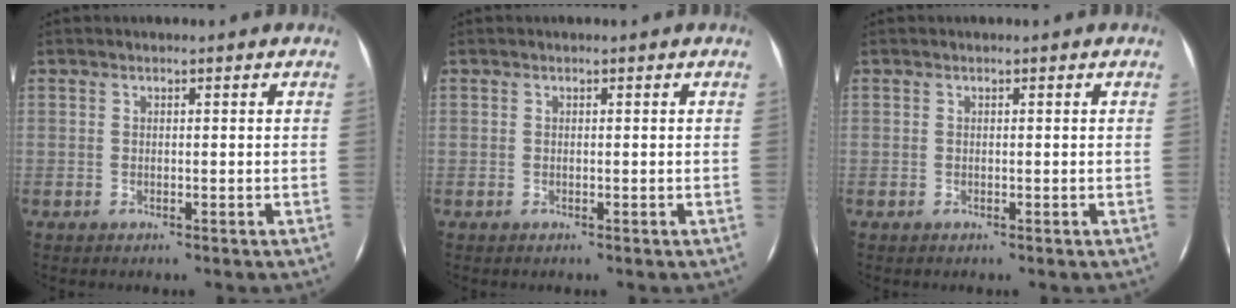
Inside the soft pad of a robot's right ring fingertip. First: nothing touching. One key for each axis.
{"total": 0.0}
{"total": 0.0}